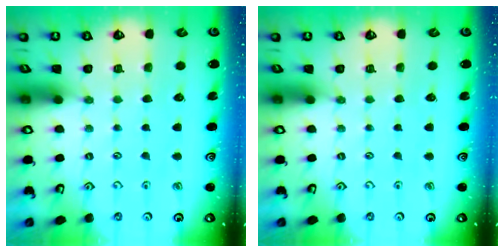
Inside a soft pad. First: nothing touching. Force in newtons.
{"total": 0.0}